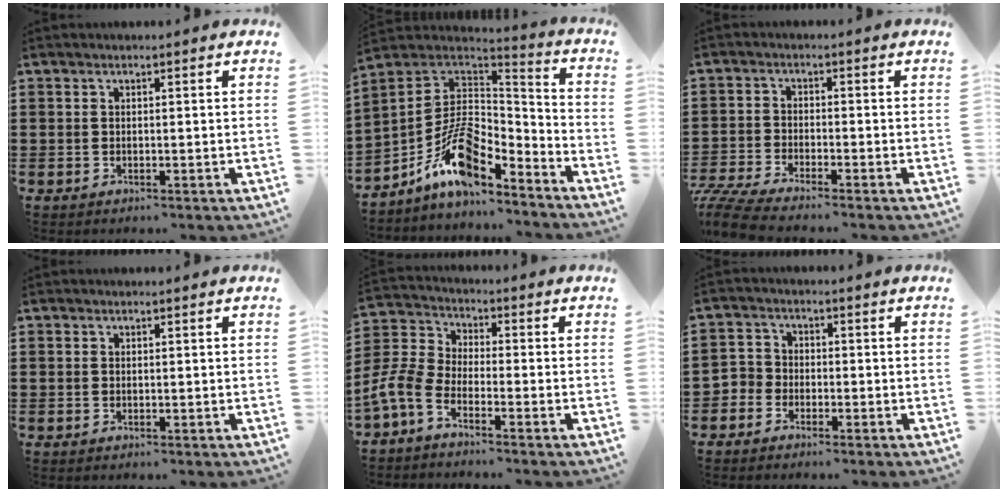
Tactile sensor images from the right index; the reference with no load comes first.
{"total": 11.8, "force": [-6.5, 5.6, 8.1], "torque": [-0.170, 0.002, -0.129]}
{"total": 3.9, "force": [-3.7, -0.2, 1.1], "torque": [-0.048, -0.017, -0.082]}
{"total": 0.0}
{"total": 5.3, "force": [-4.3, 1.6, 2.7], "torque": [-0.095, -0.017, -0.095]}
{"total": 2.7, "force": [-2.2, 1.6, 0.0], "torque": [-0.019, 0.002, -0.052]}